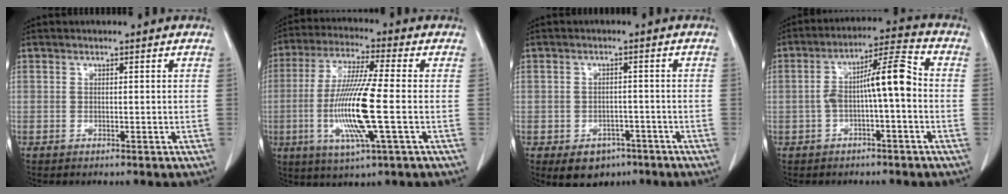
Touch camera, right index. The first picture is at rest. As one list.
[{"total": 13.7, "force": [-2.4, 0.3, 13.5], "torque": [-0.276, -0.015, -0.053]}, {"total": 5.2, "force": [-3.0, 3.8, 1.9], "torque": [-0.024, 0.004, -0.034]}, {"total": 8.6, "force": [-0.9, 1.4, 8.5], "torque": [-0.145, 0.033, -0.019]}]